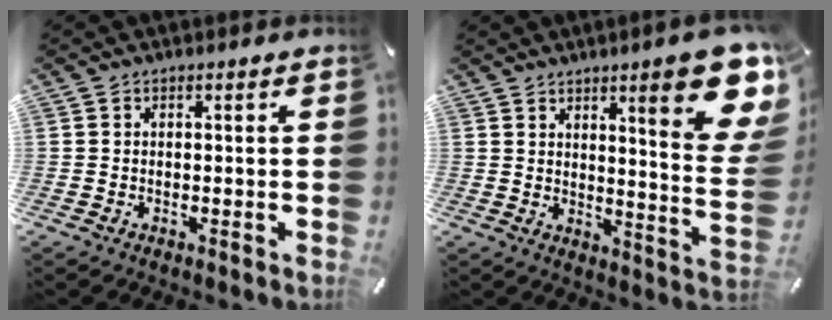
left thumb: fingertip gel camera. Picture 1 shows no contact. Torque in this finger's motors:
{"motor_torque": [3.45, 1.55, 1.40, -1.37, 0.15]}